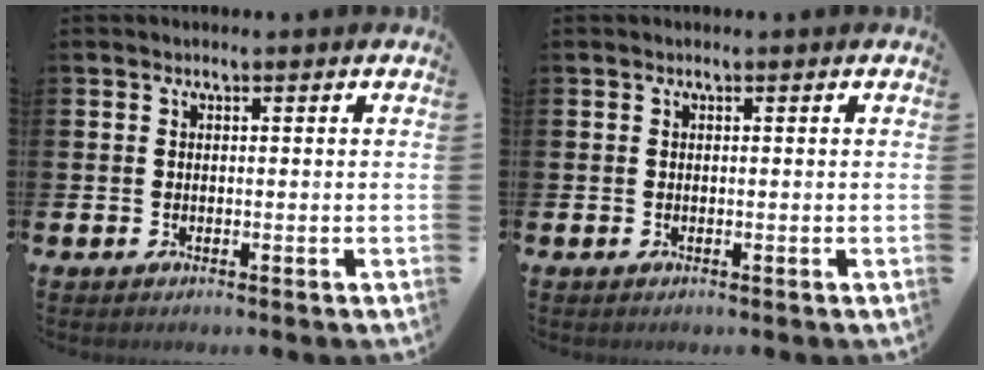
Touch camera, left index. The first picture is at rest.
{"total": 0.0}